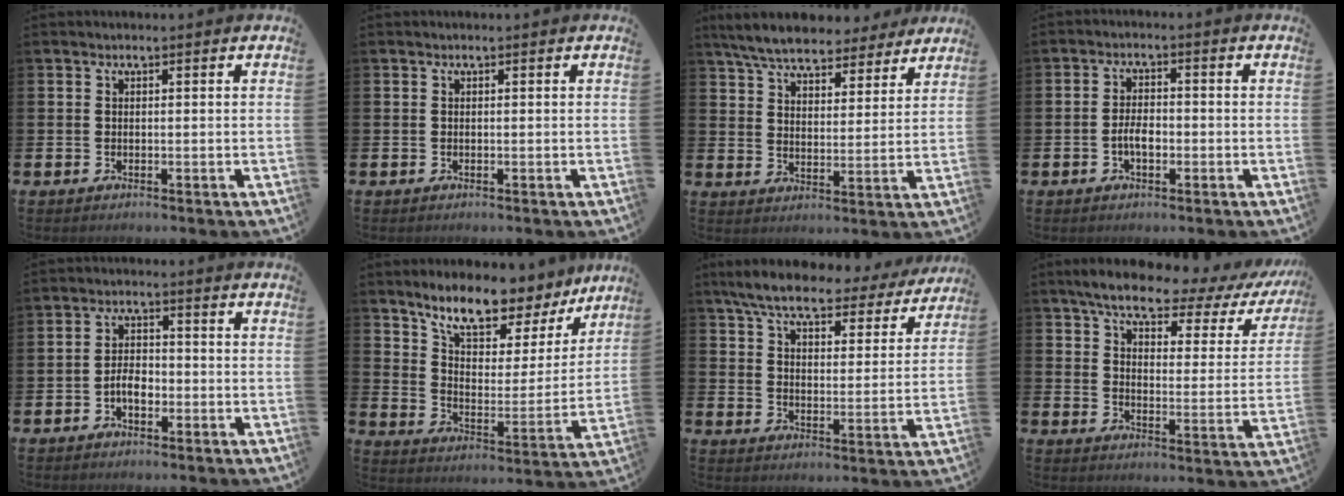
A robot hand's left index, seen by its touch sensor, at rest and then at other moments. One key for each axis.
{"total": 0.0}
{"total": 7.4, "fx": 6.8, "fy": 1.8, "fz": 2.1, "tx": -0.063, "ty": -0.034, "tz": 0.121}
{"total": 2.9, "fx": -0.8, "fy": 1.5, "fz": 2.4, "tx": -0.031, "ty": 0.000, "tz": -0.019}
{"total": 3.2, "fx": -1.3, "fy": 1.9, "fz": 2.3, "tx": -0.037, "ty": 0.006, "tz": -0.028}
{"total": 10.7, "fx": 9.2, "fy": 3.6, "fz": 4.2, "tx": -0.109, "ty": -0.060, "tz": 0.157}
{"total": 7.3, "fx": 6.5, "fy": 1.4, "fz": 3.0, "tx": -0.086, "ty": -0.031, "tz": 0.111}
{"total": 6.6, "fx": 5.3, "fy": 1.9, "fz": 3.6, "tx": -0.076, "ty": -0.036, "tz": 0.079}